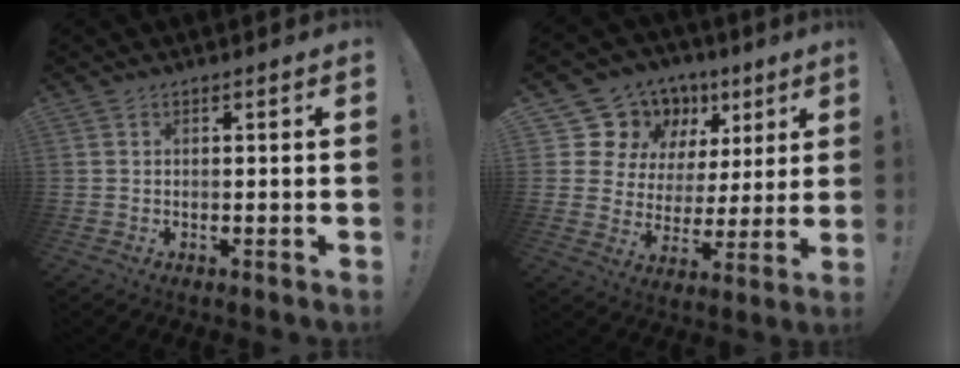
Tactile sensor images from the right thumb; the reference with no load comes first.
{"total": 13.9, "force": [8.6, 10.2, 4.0], "torque": [-0.064, -0.062, 0.177]}